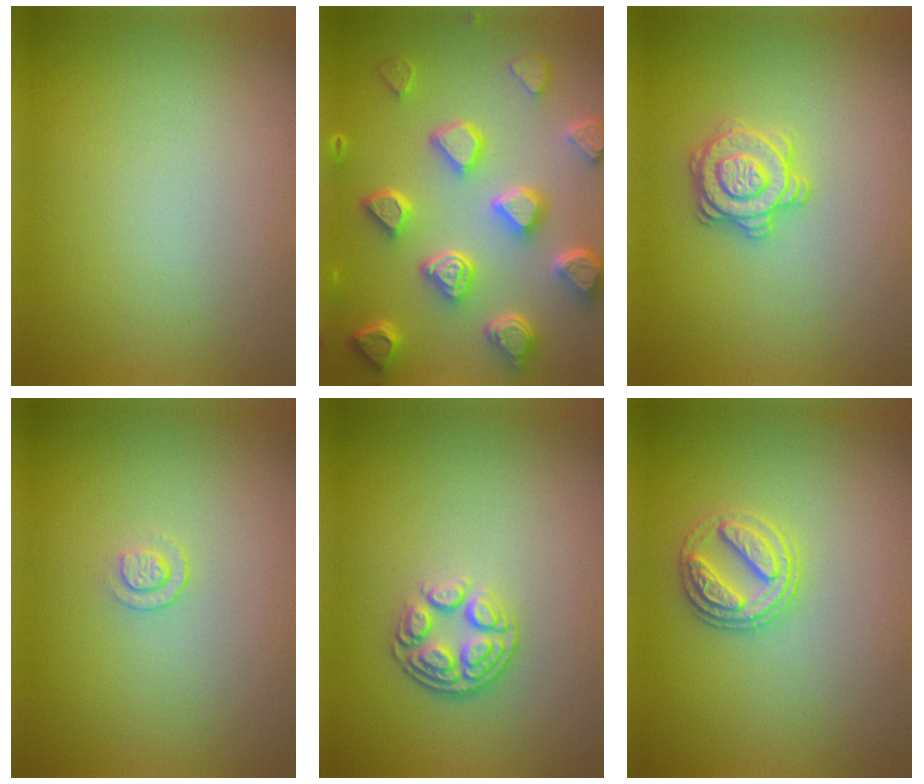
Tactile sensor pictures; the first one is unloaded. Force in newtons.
{"total": 7.7, "press": 6.1, "slide": 4.8}
{"total": 2.8, "press": 2.7, "slide": 0.5}
{"total": 0.9, "press": 0.6, "slide": 0.7}
{"total": 3.7, "press": 2.7, "slide": 2.6}
{"total": 2.7, "press": 2.6, "slide": 0.9}